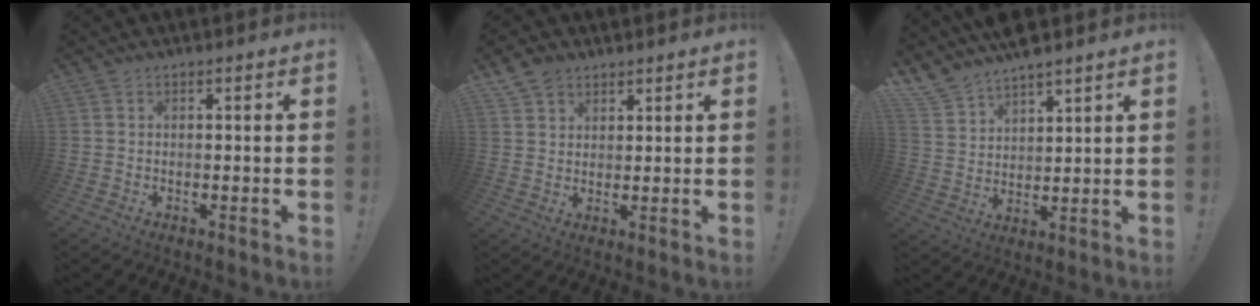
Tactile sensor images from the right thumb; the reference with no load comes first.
{"total": 5.2, "force": [3.8, 3.3, 1.2], "torque": [-0.018, -0.020, 0.072]}
{"total": 7.8, "force": [7.0, 2.8, 1.9], "torque": [-0.054, -0.054, 0.135]}